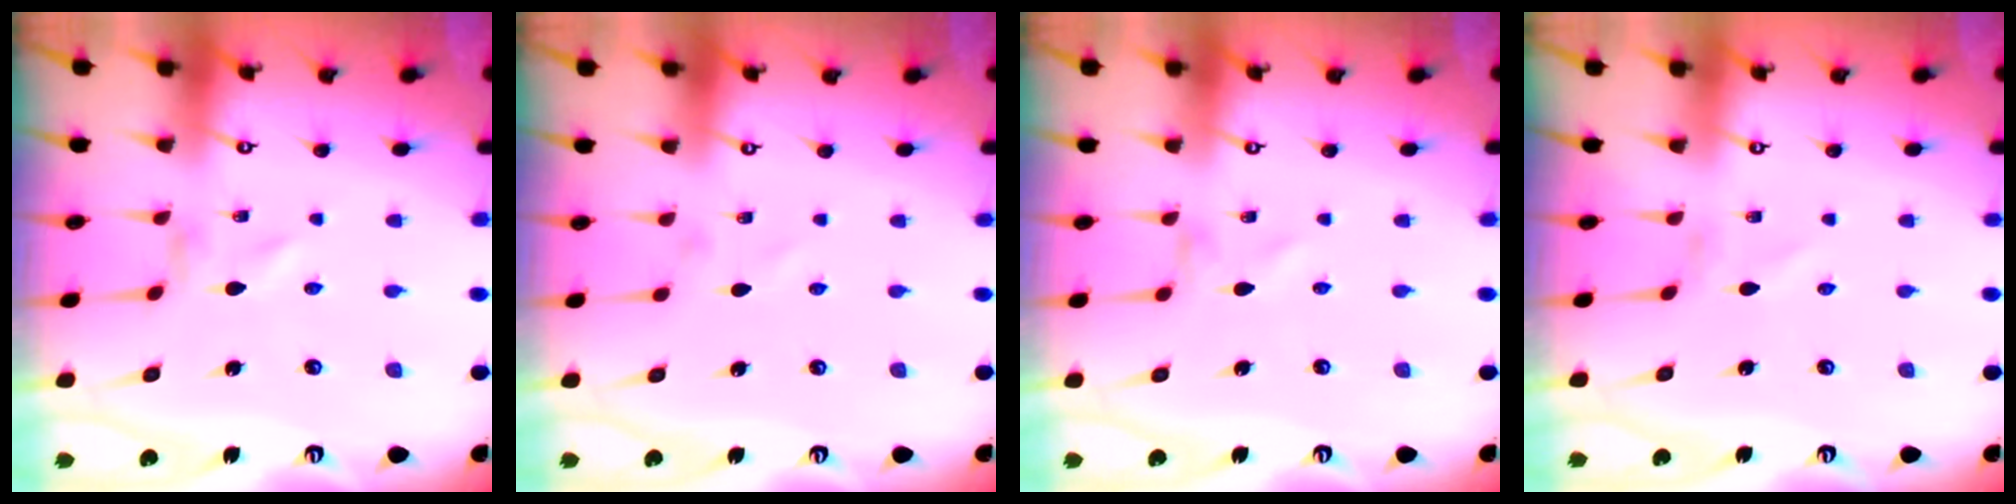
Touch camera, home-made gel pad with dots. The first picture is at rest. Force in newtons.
{"total": 0.9, "press": 0.9, "slide": 0.1}
{"total": 0.0}
{"total": 0.0}